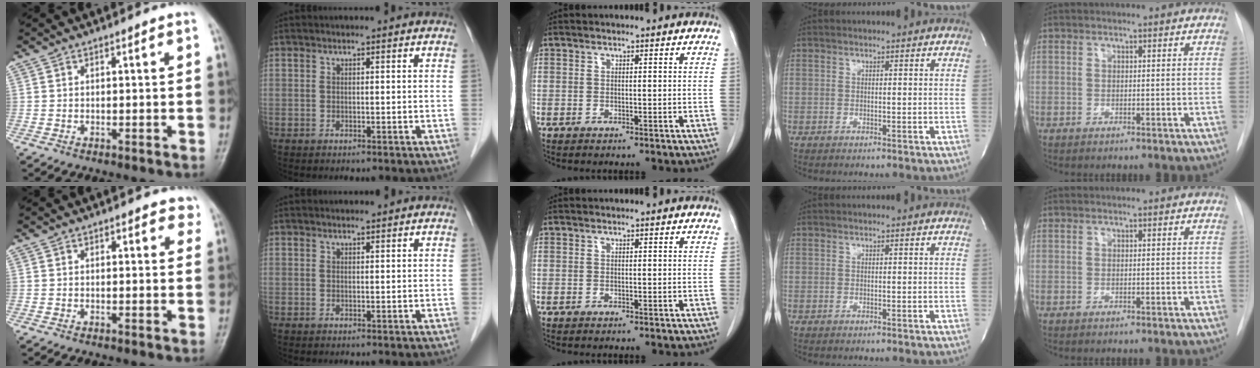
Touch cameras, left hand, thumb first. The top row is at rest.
{"thumb": {"total": 2.8, "force": [1.7, 1.6, 1.6], "torque": [0.005, -0.004, 0.016]}, "index": {"total": 1.0, "force": [1.0, 0.1, 0.3], "torque": [-0.007, 0.006, 0.017]}}